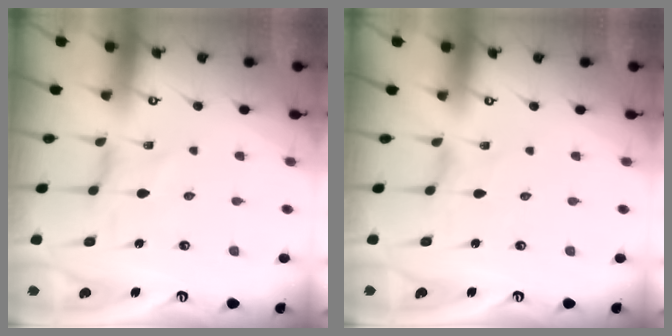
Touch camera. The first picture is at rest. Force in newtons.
{"total": 0.0}